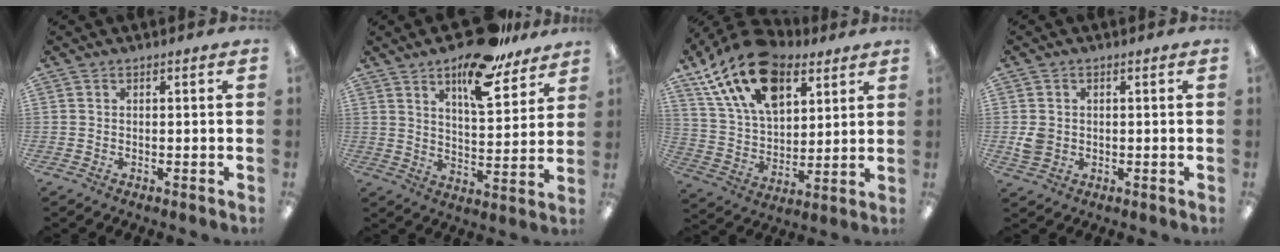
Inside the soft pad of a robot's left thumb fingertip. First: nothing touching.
{"total": 14.8, "force": [10.9, 5.3, 8.5], "torque": [-0.125, -0.062, 0.184]}
{"total": 20.2, "force": [11.7, 11.6, 11.7], "torque": [-0.219, -0.044, 0.211]}
{"total": 3.6, "force": [0.0, 3.2, 1.7], "torque": [-0.023, 0.004, 0.001]}